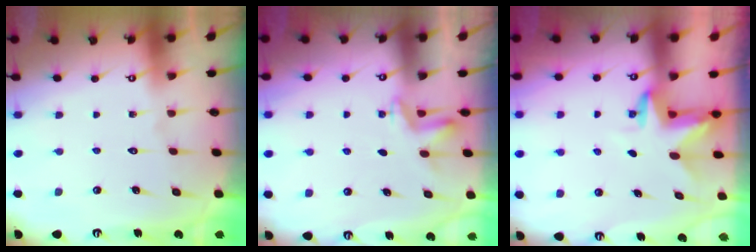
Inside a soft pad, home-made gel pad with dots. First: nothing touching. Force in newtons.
{"total": 2.8, "press": 2.7, "slide": 0.9}
{"total": 3.5, "press": 3.5, "slide": 0.2}